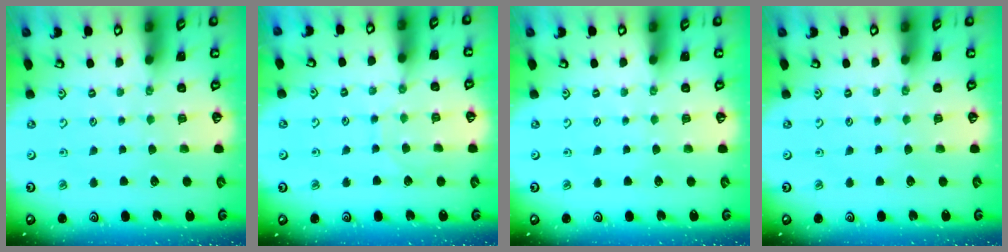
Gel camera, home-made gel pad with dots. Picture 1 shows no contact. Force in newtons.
{"total": 6.0, "press": 6.0, "slide": 0.2}
{"total": 0.0}
{"total": 0.0}